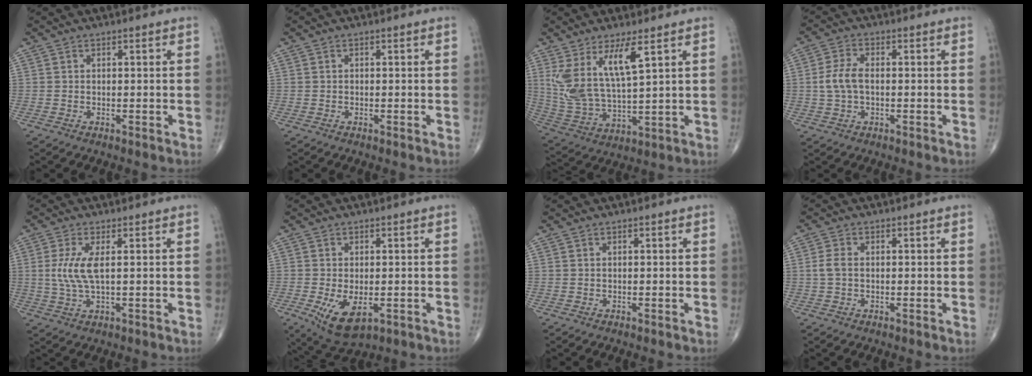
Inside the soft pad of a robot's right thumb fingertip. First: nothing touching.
{"total": 0.0}
{"total": 12.2, "force": [5.6, 3.6, 10.3], "torque": [-0.216, -0.034, 0.122]}
{"total": 5.1, "force": [-0.2, 2.8, 4.2], "torque": [-0.098, 0.011, -0.008]}
{"total": 5.7, "force": [0.8, 1.6, 5.4], "torque": [-0.137, -0.005, 0.017]}
{"total": 7.9, "force": [-2.3, 4.0, 6.4], "torque": [-0.112, -0.015, -0.028]}
{"total": 0.0}
{"total": 2.4, "force": [0.0, 1.5, 1.8], "torque": [-0.043, 0.004, -0.004]}